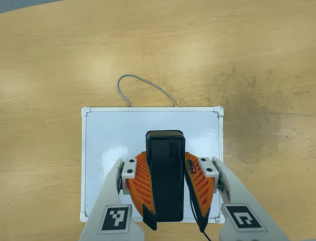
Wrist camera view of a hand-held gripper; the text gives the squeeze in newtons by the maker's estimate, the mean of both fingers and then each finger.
{"total": 8.9, "left": 7.3, "right": 10.5}